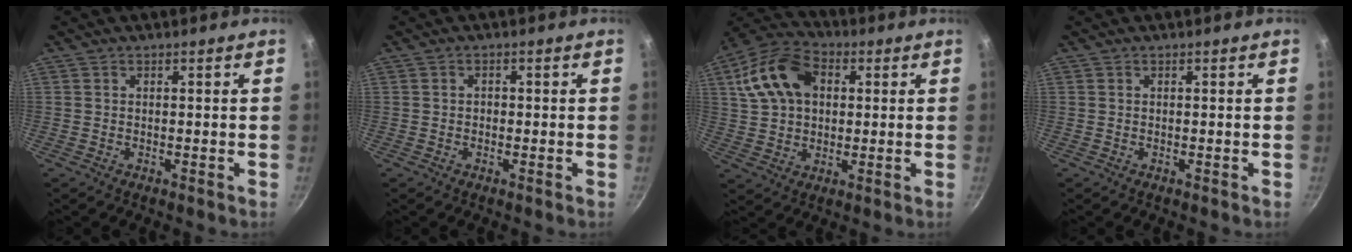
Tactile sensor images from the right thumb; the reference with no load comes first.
{"total": 1.1, "force": [-0.1, 0.9, 0.6], "torque": [-0.008, 0.005, -0.003]}
{"total": 14.8, "force": [3.8, 10.5, 9.8], "torque": [-0.166, 0.016, 0.054]}
{"total": 0.0}